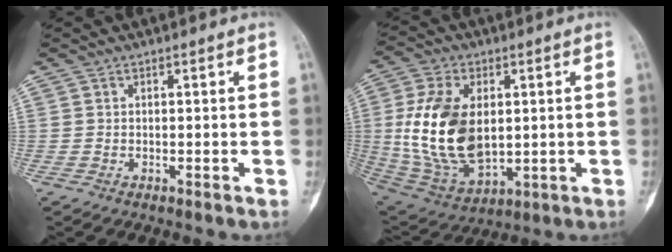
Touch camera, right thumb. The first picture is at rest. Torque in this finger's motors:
{"motor_torque": [2.31, 2.20, 1.32, -1.44, 0.49]}